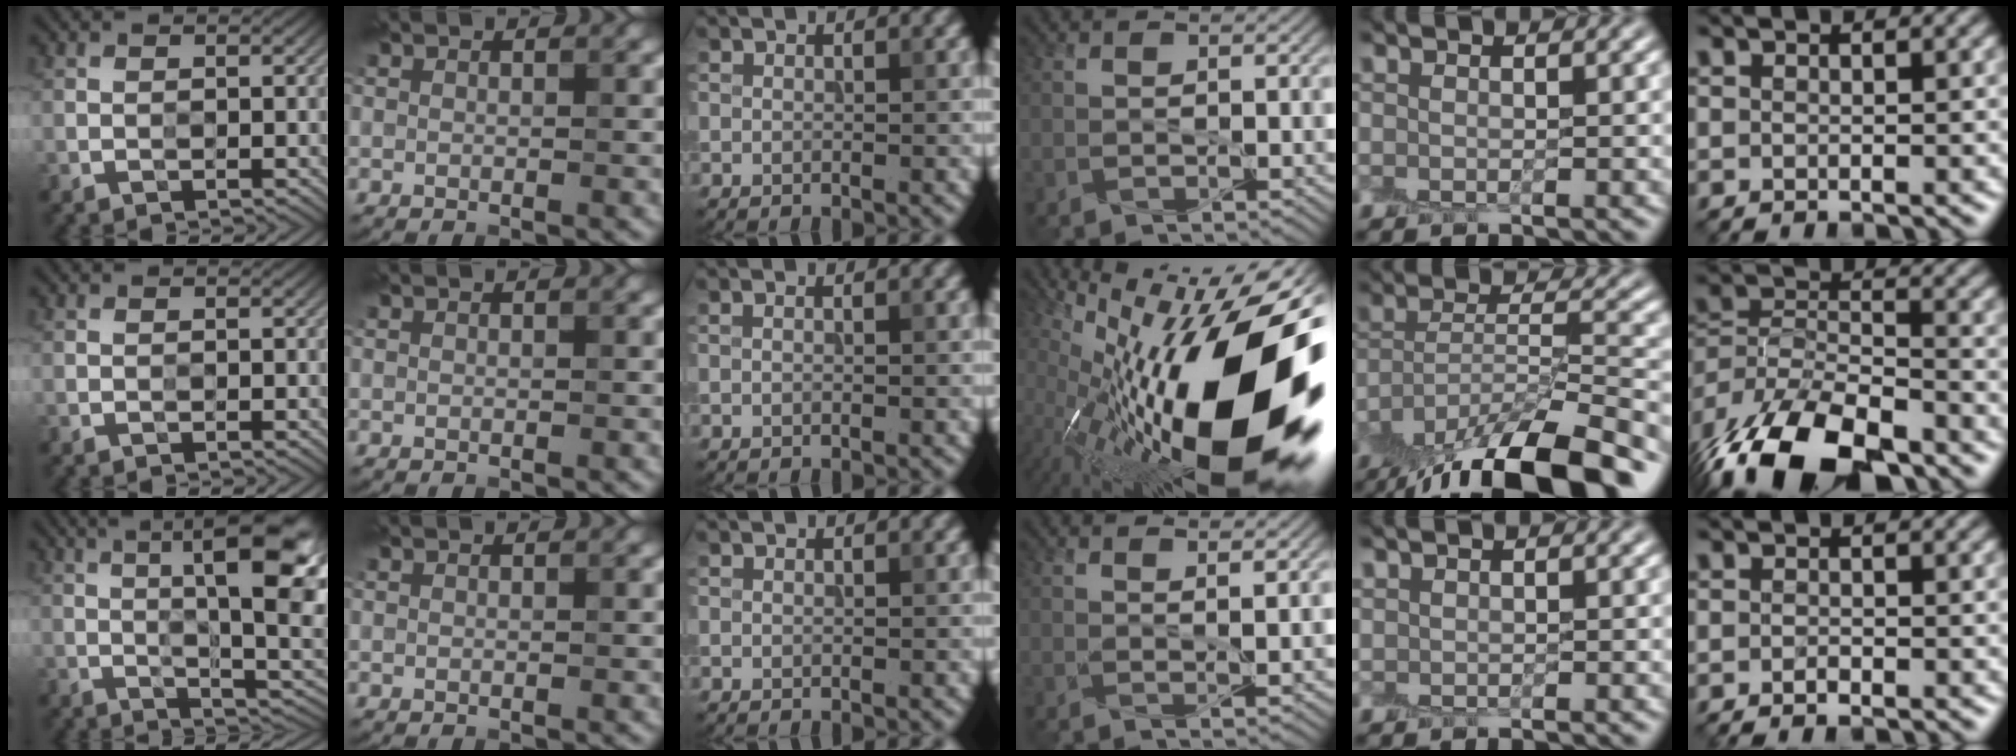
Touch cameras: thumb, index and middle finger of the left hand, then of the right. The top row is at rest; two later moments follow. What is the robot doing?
{"motion": "peel", "object": "plastic wrap"}